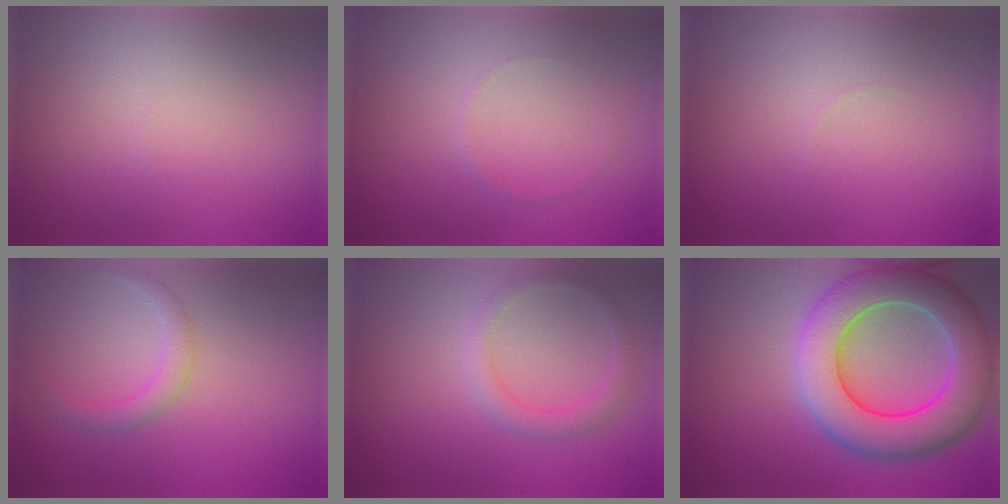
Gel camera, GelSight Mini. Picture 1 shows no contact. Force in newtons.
{"total": 0.5, "press": 0.5, "slide": 0.1}
{"total": 0.0}
{"total": 1.7, "press": 1.7, "slide": 0.0}
{"total": 2.0, "press": 2.0, "slide": 0.1}
{"total": 10.2, "press": 10.2, "slide": 0.6}